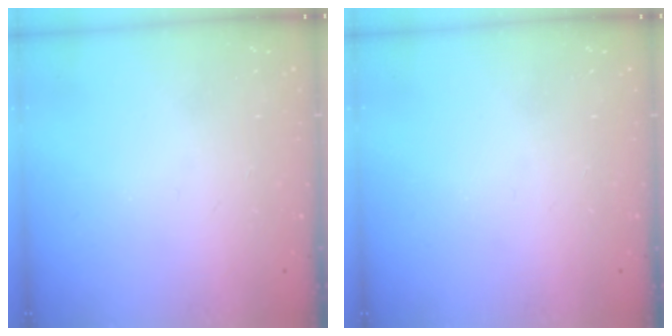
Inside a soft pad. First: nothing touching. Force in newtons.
{"total": 0.0}